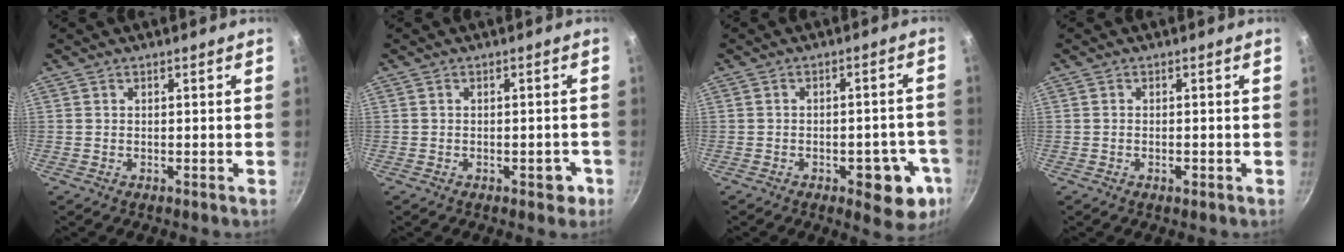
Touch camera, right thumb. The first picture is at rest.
{"total": 2.9, "force": [-1.4, 1.5, 2.1], "torque": [-0.004, 0.017, -0.013]}
{"total": 10.8, "force": [-4.5, 4.9, 8.5], "torque": [-0.061, 0.018, -0.053]}
{"total": 1.0, "force": [-0.6, 0.4, 0.8], "torque": [-0.015, 0.001, -0.011]}